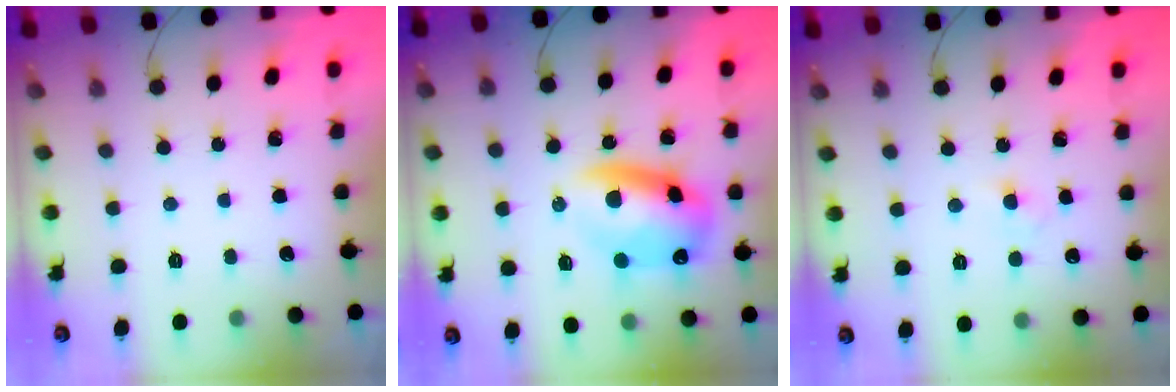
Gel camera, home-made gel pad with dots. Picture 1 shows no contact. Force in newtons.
{"total": 12.1, "press": 11.7, "slide": 3.0}
{"total": 1.9, "press": 1.8, "slide": 0.8}